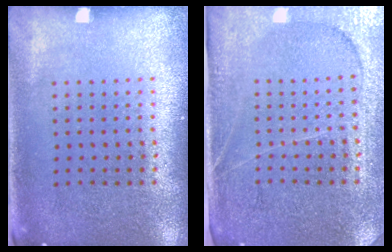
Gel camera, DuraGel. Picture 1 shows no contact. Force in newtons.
{"total": 4.0, "press": 3.6, "slide": 1.7}